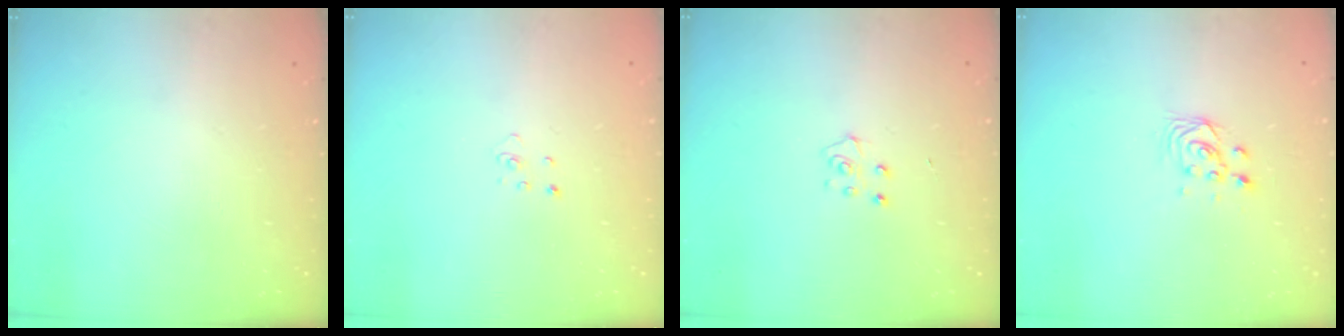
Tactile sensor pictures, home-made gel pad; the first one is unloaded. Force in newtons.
{"total": 2.2, "press": 2.2, "slide": 0.2}
{"total": 5.3, "press": 5.3, "slide": 0.5}
{"total": 3.0, "press": 3.0, "slide": 0.1}